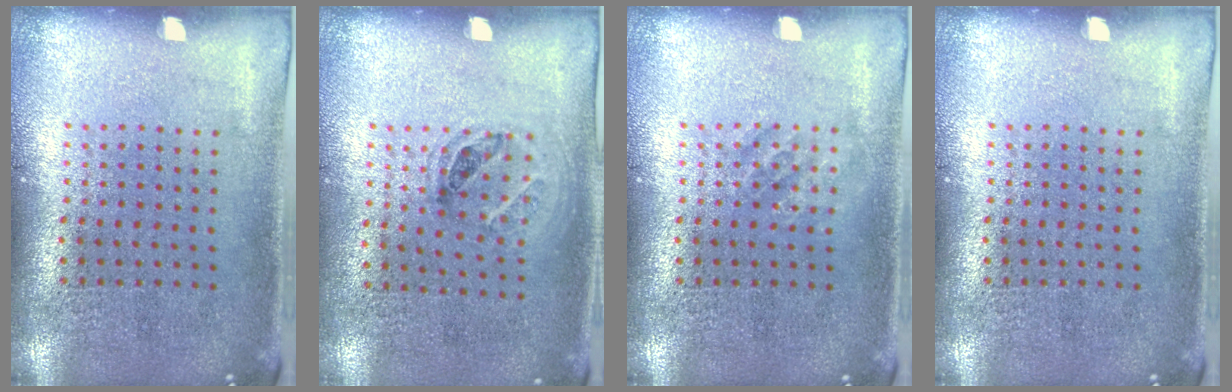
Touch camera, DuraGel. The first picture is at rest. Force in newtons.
{"total": 1.0, "press": 0.7, "slide": 0.7}
{"total": 1.0, "press": 1.0, "slide": 0.2}
{"total": 0.0}